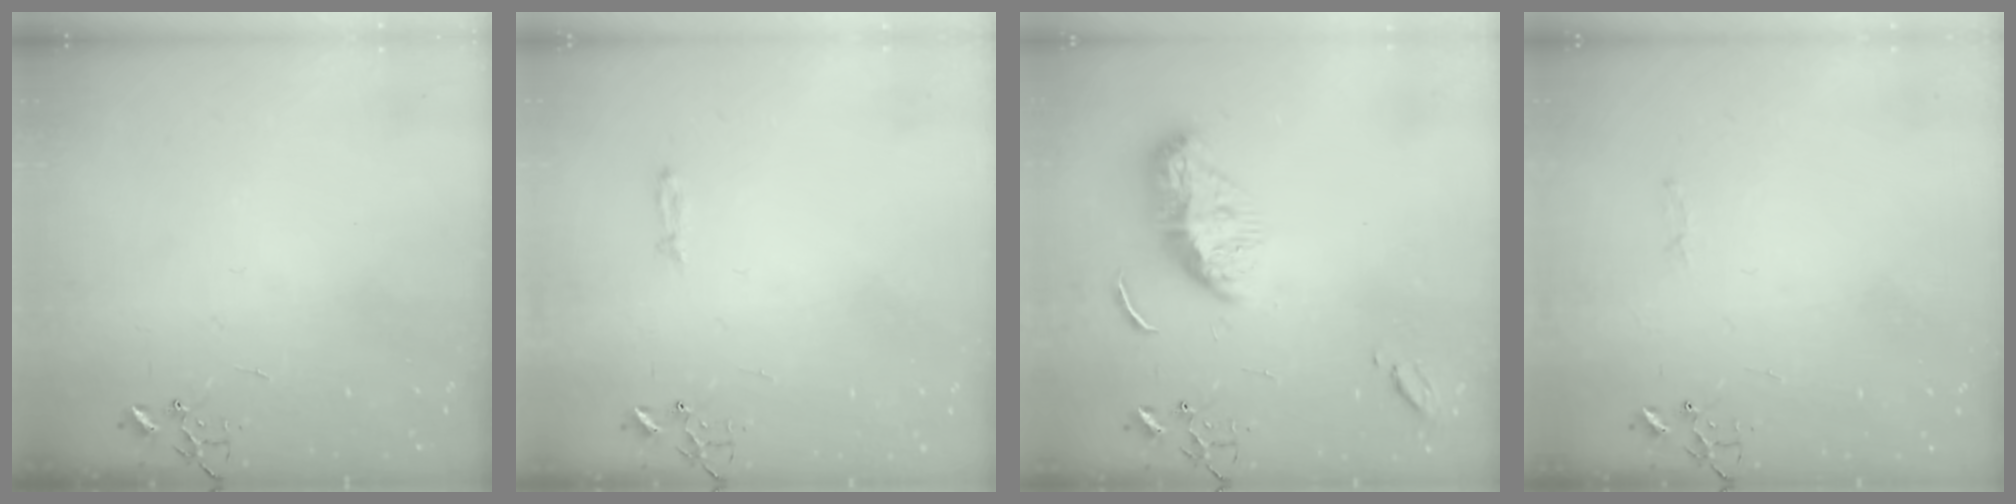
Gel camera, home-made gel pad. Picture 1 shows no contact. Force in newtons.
{"total": 3.5, "press": 3.5, "slide": 0.5}
{"total": 11.6, "press": 11.6, "slide": 1.0}
{"total": 2.8, "press": 2.8, "slide": 0.4}